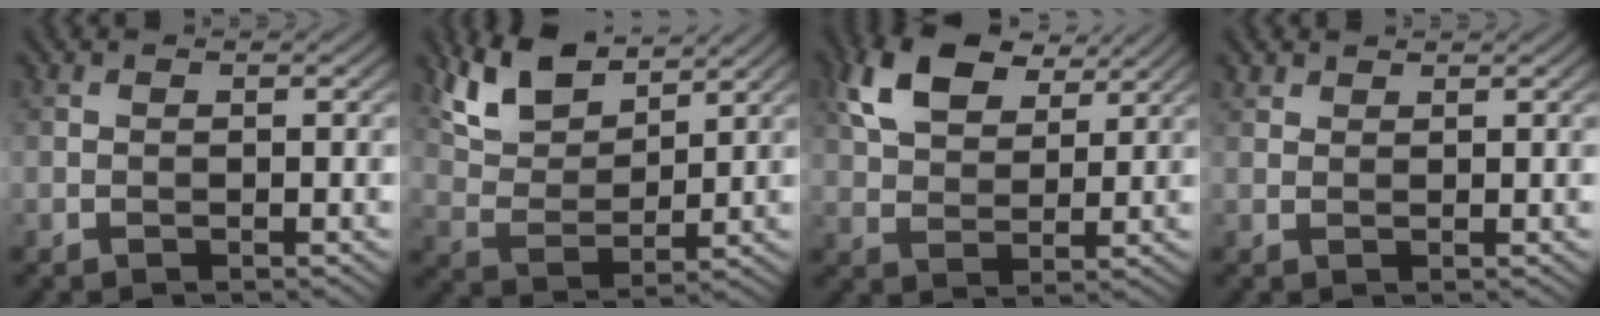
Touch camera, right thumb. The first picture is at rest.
{"total": 8.9, "force": [6.4, 3.6, 4.9], "torque": [-0.117, 0.008, 0.129]}
{"total": 10.0, "force": [5.6, 5.4, 6.3], "torque": [-0.148, 0.013, 0.111]}
{"total": 1.2, "force": [1.1, 0.6, 0.2], "torque": [-0.006, 0.003, 0.026]}